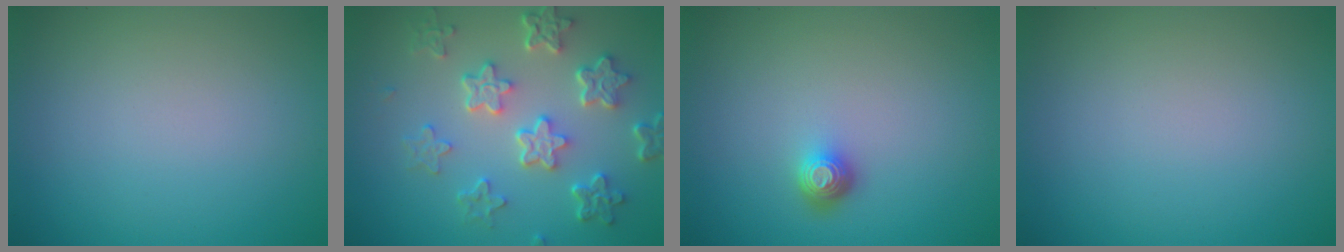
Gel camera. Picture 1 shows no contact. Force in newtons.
{"total": 5.9, "press": 4.4, "slide": 3.8}
{"total": 1.7, "press": 1.3, "slide": 1.1}
{"total": 0.0}